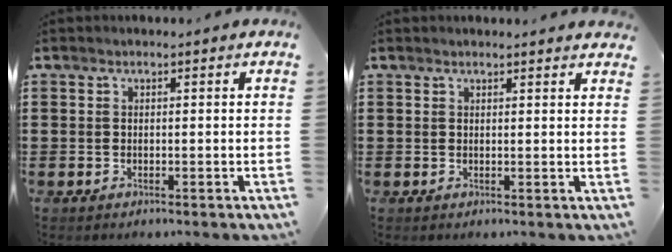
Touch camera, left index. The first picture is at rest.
{"total": 1.4, "force": [1.4, -0.1, 0.4], "torque": [-0.009, -0.001, 0.026]}